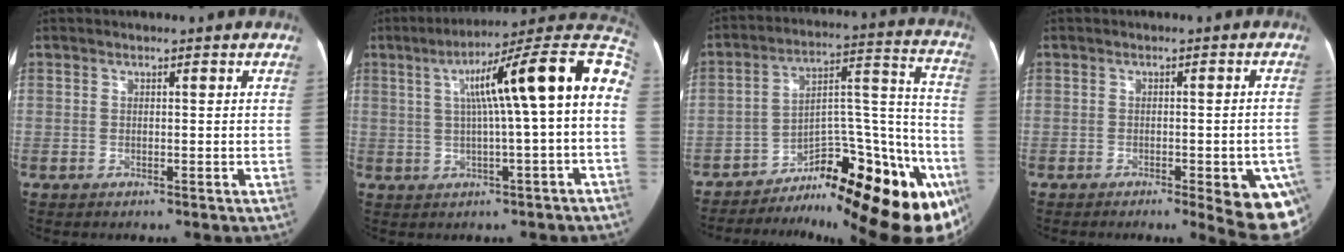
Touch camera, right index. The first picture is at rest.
{"total": 17.1, "force": [2.6, 0.5, 16.9], "torque": [-0.242, 0.045, 0.031]}
{"total": 24.1, "force": [-17.1, 6.9, 15.5], "torque": [-0.113, 0.048, -0.234]}
{"total": 10.5, "force": [-5.3, 2.1, 8.8], "torque": [-0.052, 0.007, -0.058]}